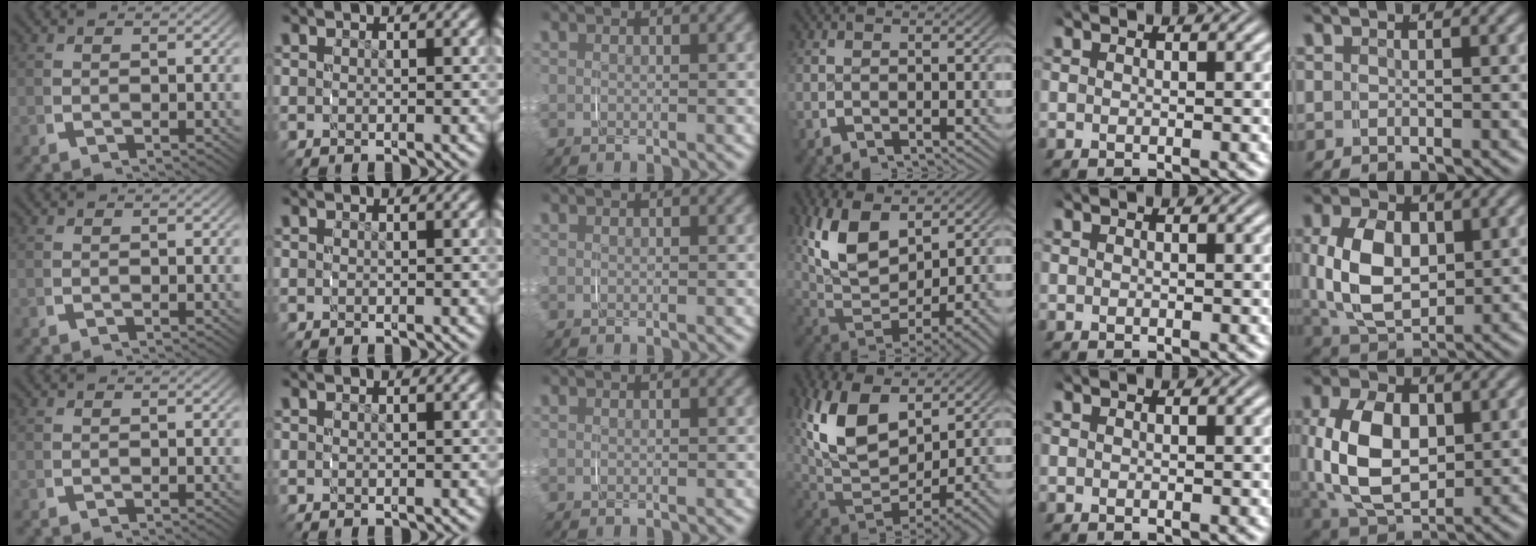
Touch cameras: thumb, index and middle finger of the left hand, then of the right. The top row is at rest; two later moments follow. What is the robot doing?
{"motion": "grasp_and_lifting", "object": "shorts"}